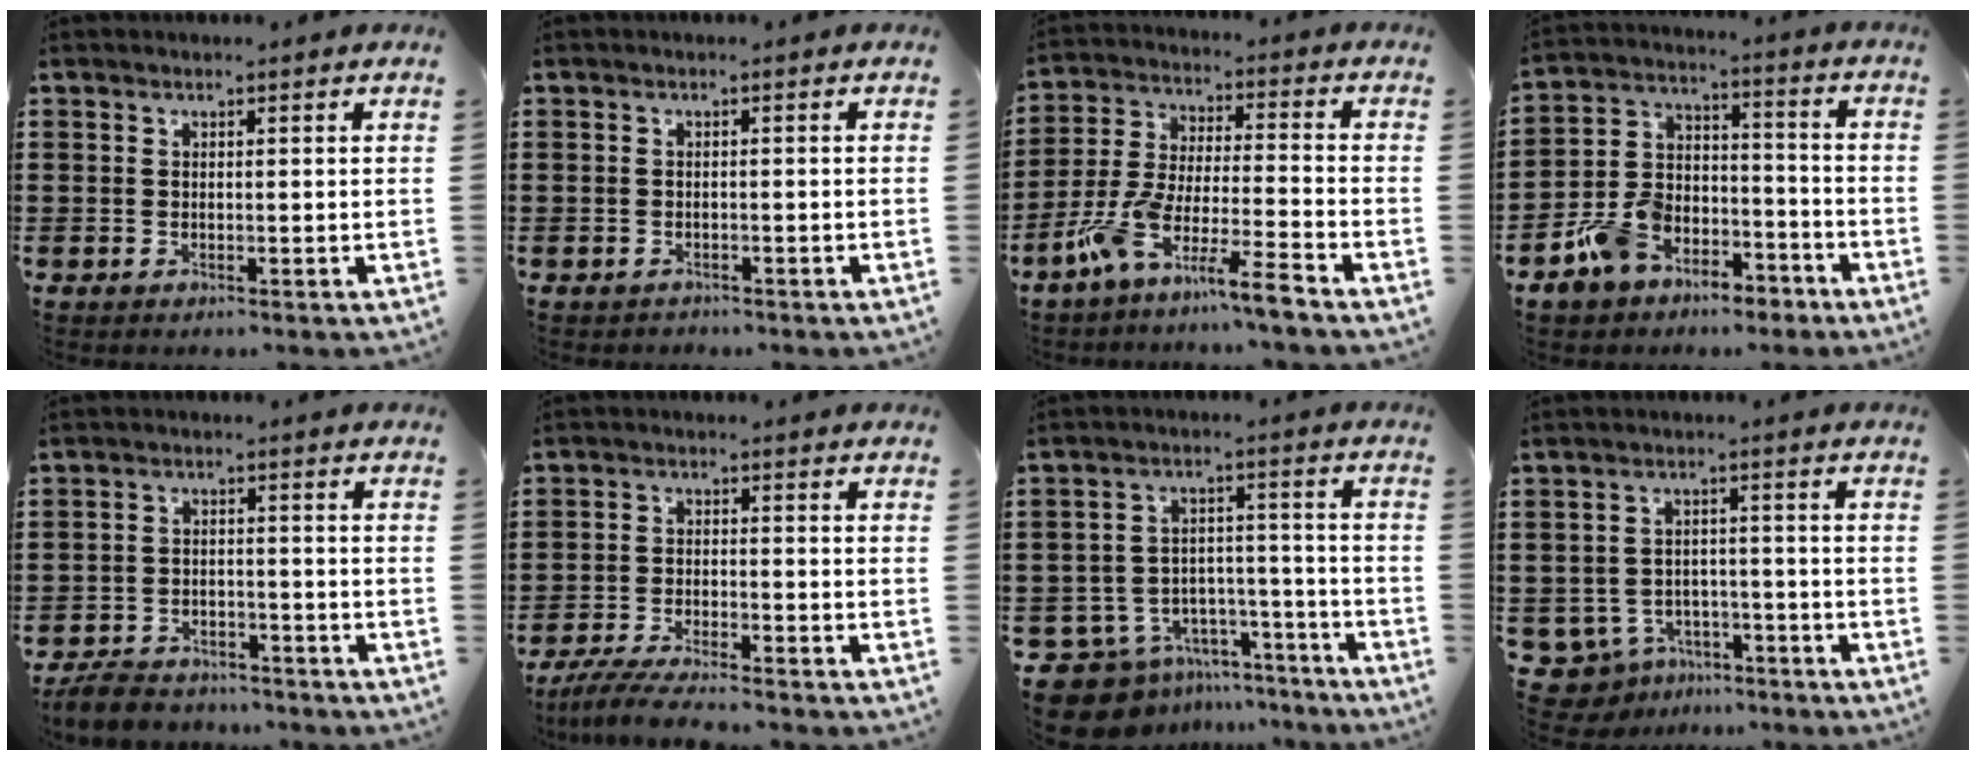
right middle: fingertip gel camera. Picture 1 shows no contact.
{"total": 0.7, "force": [-0.6, 0.3, -0.1], "torque": [0.001, 0.003, -0.015]}
{"total": 9.3, "force": [-7.7, -0.3, 5.3], "torque": [-0.132, -0.014, -0.161]}
{"total": 8.6, "force": [-6.4, 4.9, 2.9], "torque": [-0.076, 0.024, -0.128]}
{"total": 4.3, "force": [-4.2, 0.9, 0.4], "torque": [-0.023, 0.004, -0.092]}
{"total": 5.0, "force": [-4.6, 0.2, 1.9], "torque": [-0.043, -0.011, -0.090]}
{"total": 10.1, "force": [-8.9, 4.1, 2.1], "torque": [-0.062, 0.030, -0.174]}
{"total": 4.4, "force": [-3.7, 2.2, 0.8], "torque": [-0.043, 0.001, -0.080]}